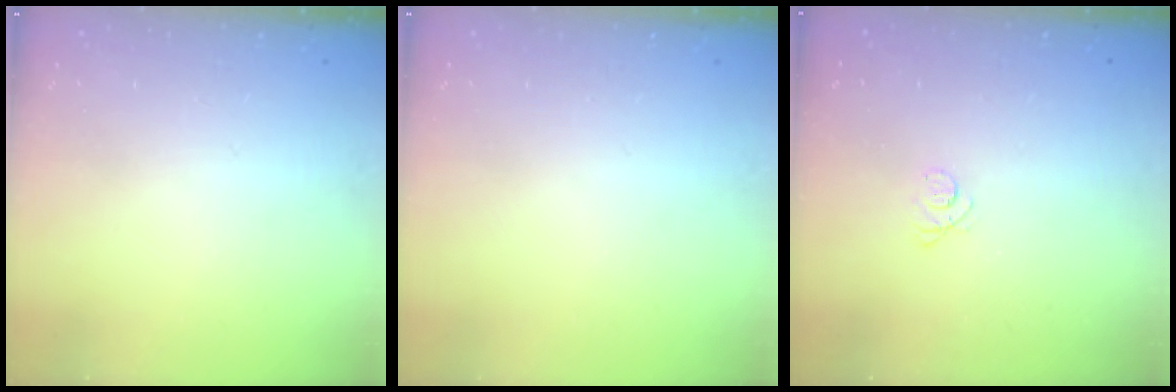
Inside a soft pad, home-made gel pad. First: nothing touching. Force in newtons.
{"total": 0.0}
{"total": 2.5, "press": 2.5, "slide": 0.3}